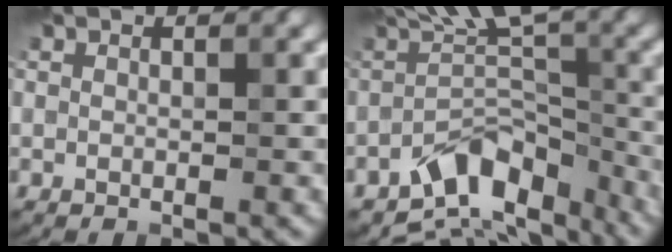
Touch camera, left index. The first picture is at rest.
{"total": 7.4, "force": [-4.5, 3.4, 4.8], "torque": [-0.054, 0.008, -0.082]}